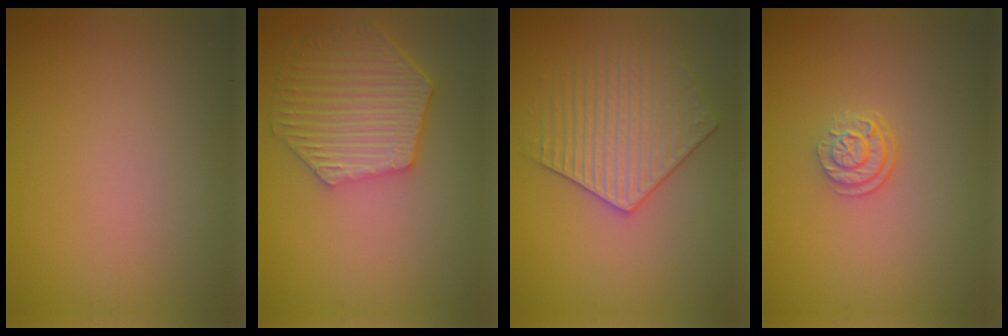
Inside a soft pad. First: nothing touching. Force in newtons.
{"total": 5.7, "press": 5.1, "slide": 2.6}
{"total": 3.6, "press": 3.6, "slide": 0.1}
{"total": 2.4, "press": 1.8, "slide": 1.7}